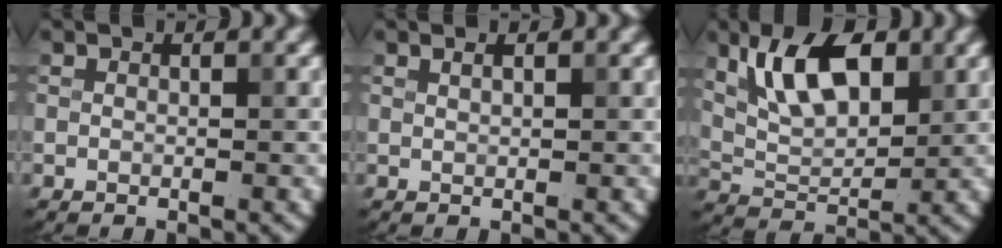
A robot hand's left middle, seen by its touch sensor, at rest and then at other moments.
{"total": 0.5, "force": [0.4, 0.1, 0.3], "torque": [-0.006, 0.000, 0.008]}
{"total": 6.6, "force": [2.7, 3.2, 5.1], "torque": [-0.092, 0.001, 0.048]}